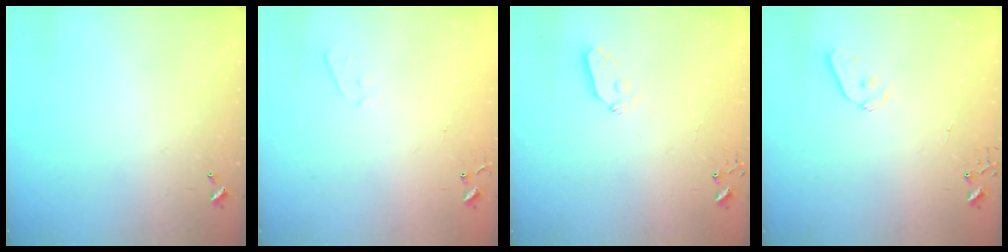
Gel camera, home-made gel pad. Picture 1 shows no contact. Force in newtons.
{"total": 4.2, "press": 4.2, "slide": 0.6}
{"total": 5.0, "press": 4.9, "slide": 0.6}
{"total": 8.7, "press": 8.7, "slide": 0.9}